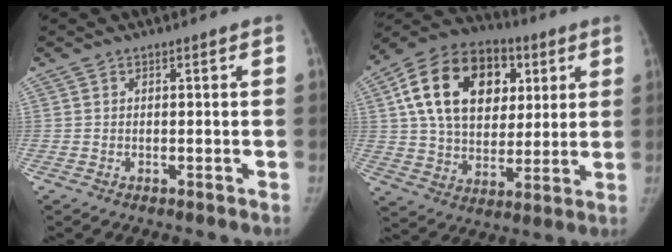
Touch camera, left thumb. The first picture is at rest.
{"total": 23.0, "force": [6.8, 16.1, 14.9], "torque": [-0.241, 0.005, 0.110]}